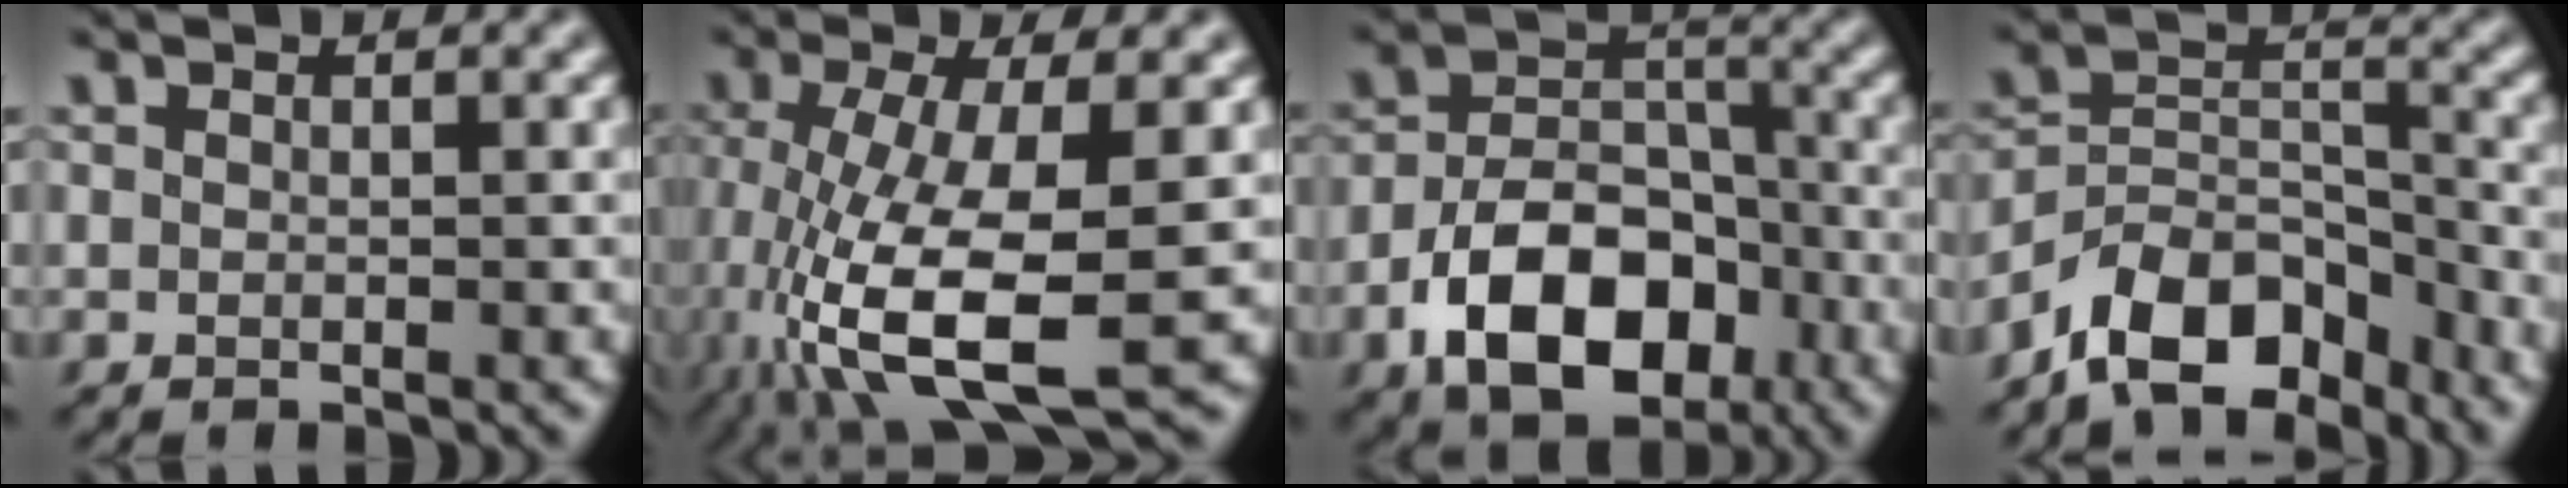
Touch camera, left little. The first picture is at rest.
{"total": 10.8, "force": [-4.2, 3.2, 9.5], "torque": [-0.199, -0.020, -0.074]}
{"total": 10.2, "force": [-4.7, 6.3, 6.5], "torque": [-0.117, -0.002, -0.079]}
{"total": 8.5, "force": [-6.5, 4.1, 3.7], "torque": [-0.053, 0.005, -0.129]}